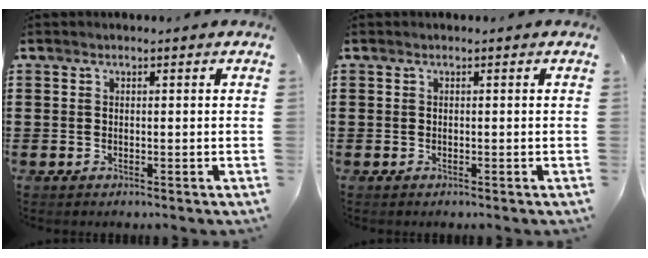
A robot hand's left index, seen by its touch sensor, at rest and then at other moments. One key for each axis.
{"total": 0.0}